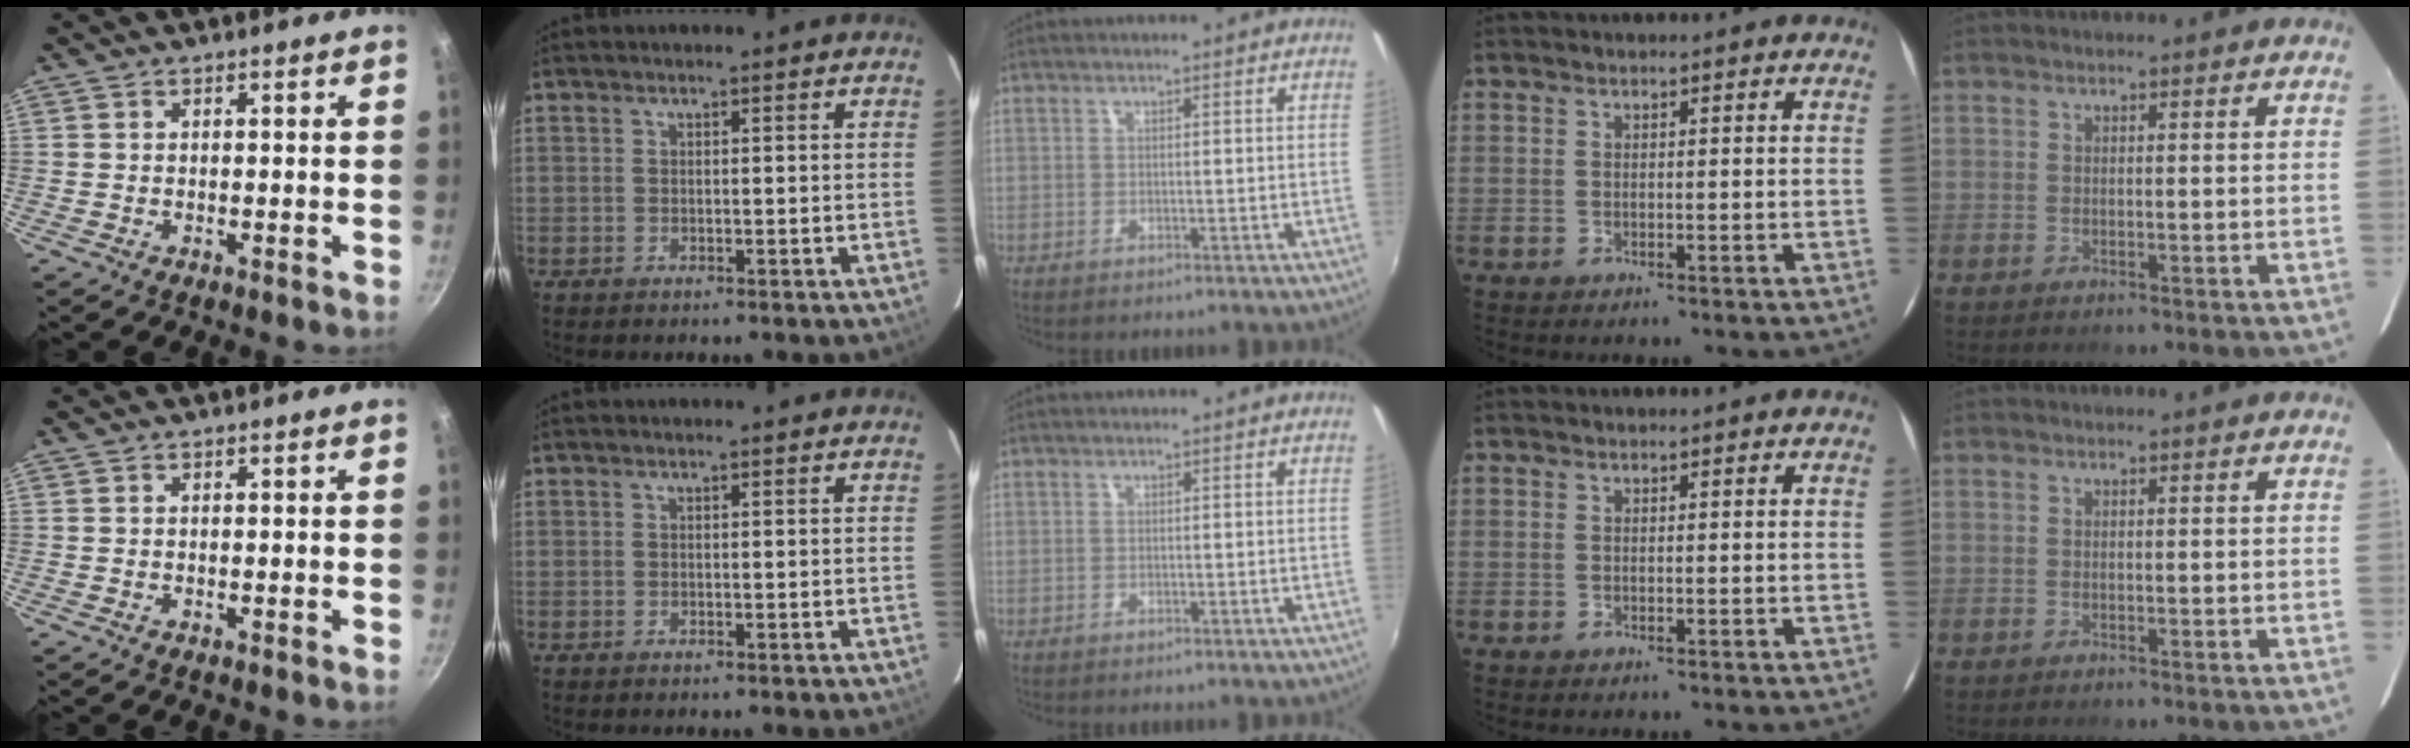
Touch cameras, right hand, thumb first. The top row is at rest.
{}